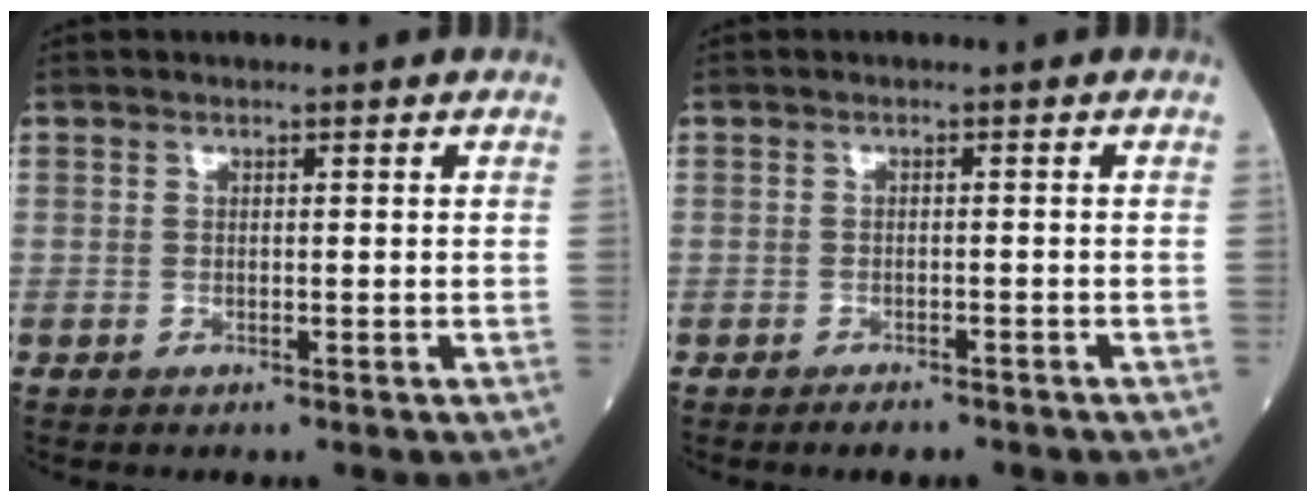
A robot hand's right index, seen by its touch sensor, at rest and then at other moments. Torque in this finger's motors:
{"motor_torque": [0.01, -0.09, -0.07, -0.01]}